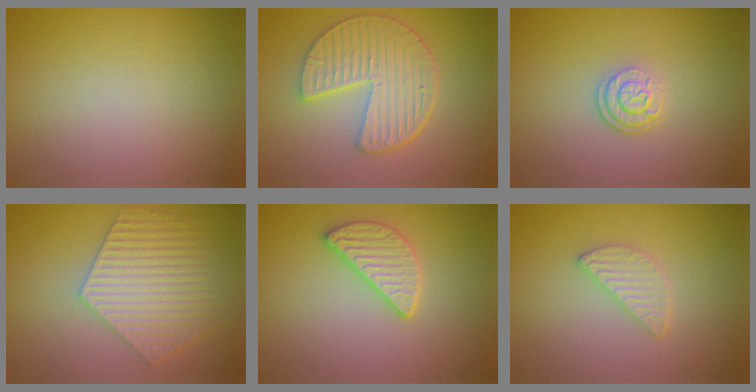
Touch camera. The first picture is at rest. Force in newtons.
{"total": 6.3, "press": 4.8, "slide": 4.1}
{"total": 2.5, "press": 1.9, "slide": 1.7}
{"total": 6.5, "press": 5.0, "slide": 4.2}
{"total": 2.9, "press": 2.6, "slide": 1.1}
{"total": 2.0, "press": 2.0, "slide": 0.2}